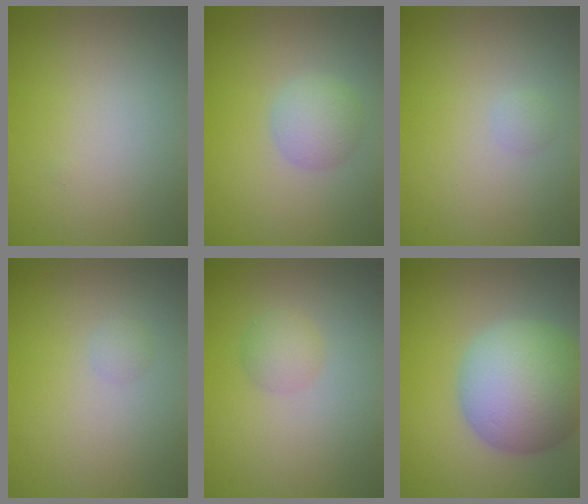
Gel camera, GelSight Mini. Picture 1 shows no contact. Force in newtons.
{"total": 2.6, "press": 2.6, "slide": 0.1}
{"total": 0.7, "press": 0.7, "slide": 0.0}
{"total": 0.7, "press": 0.7, "slide": 0.0}
{"total": 1.7, "press": 1.7, "slide": 0.0}
{"total": 9.6, "press": 9.6, "slide": 0.6}